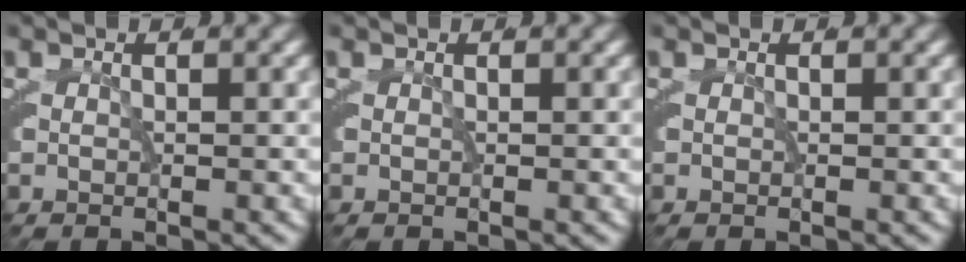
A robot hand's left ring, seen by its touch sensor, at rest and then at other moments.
{"total": 0.0}
{"total": 0.0}